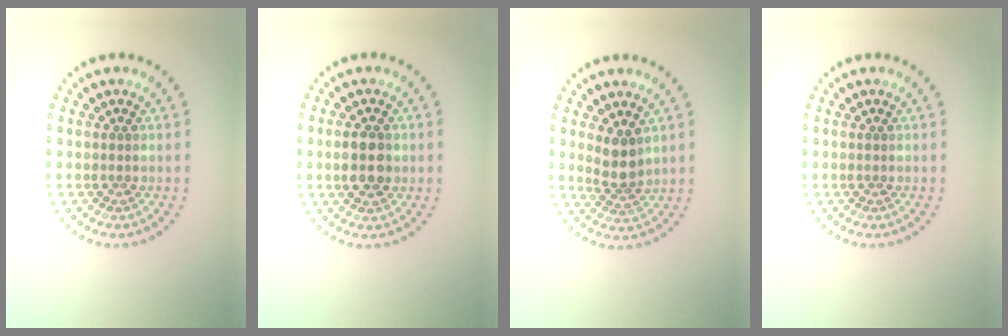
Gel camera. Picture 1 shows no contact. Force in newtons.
{"total": 3.3, "press": 3.3, "slide": 0.1}
{"total": 2.5, "press": 2.1, "slide": 1.4}
{"total": 0.0}